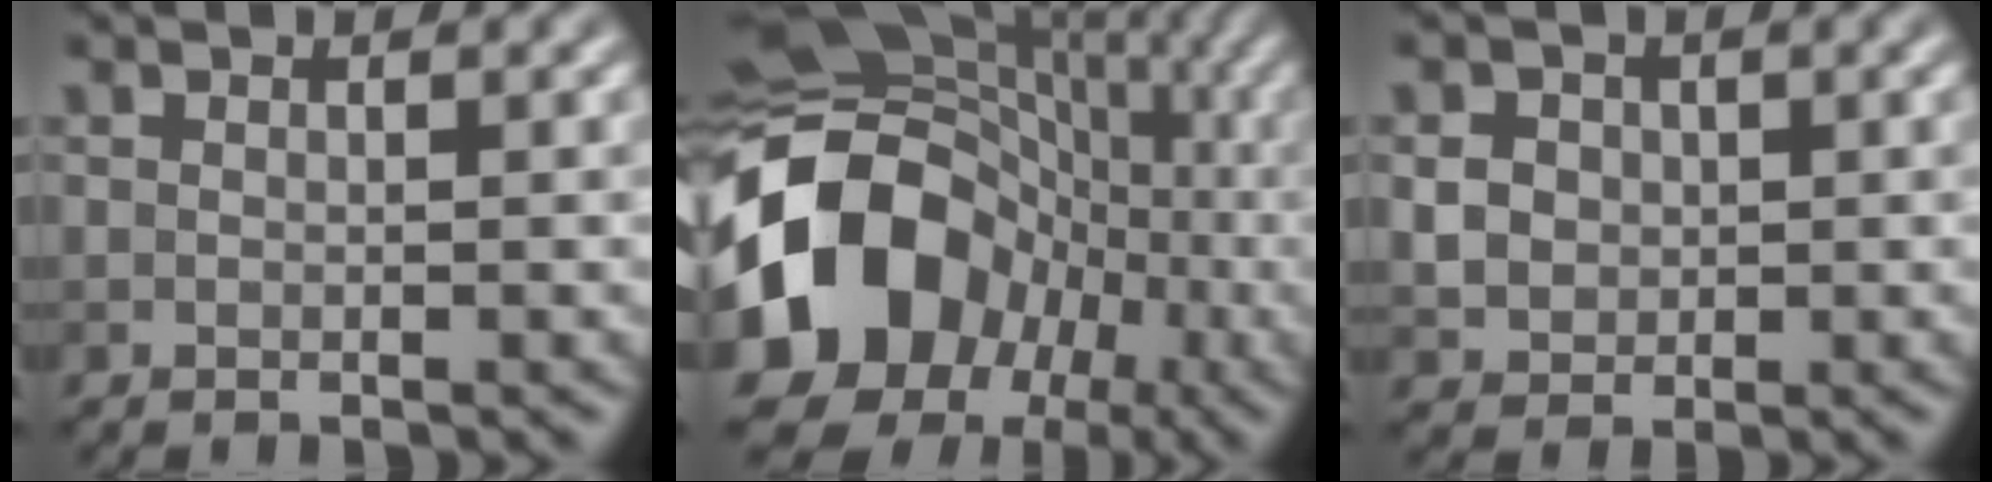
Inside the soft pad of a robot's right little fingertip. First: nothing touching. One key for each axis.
{"total": 16.0, "fx": -3.4, "fy": 13.4, "fz": 8.2, "tx": -0.178, "ty": -0.005, "tz": -0.075}
{"total": 2.4, "fx": 0.1, "fy": 2.2, "fz": 0.9, "tx": -0.014, "ty": -0.003, "tz": 0.006}